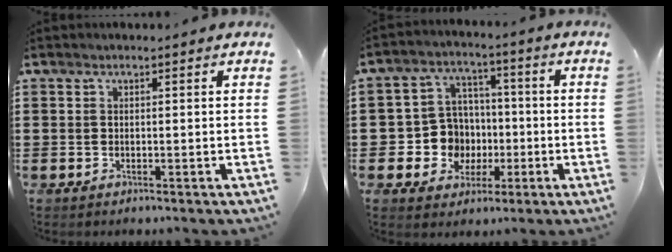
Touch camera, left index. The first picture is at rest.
{"total": 8.4, "force": [-1.1, 8.0, 2.4], "torque": [-0.079, 0.016, -0.013]}